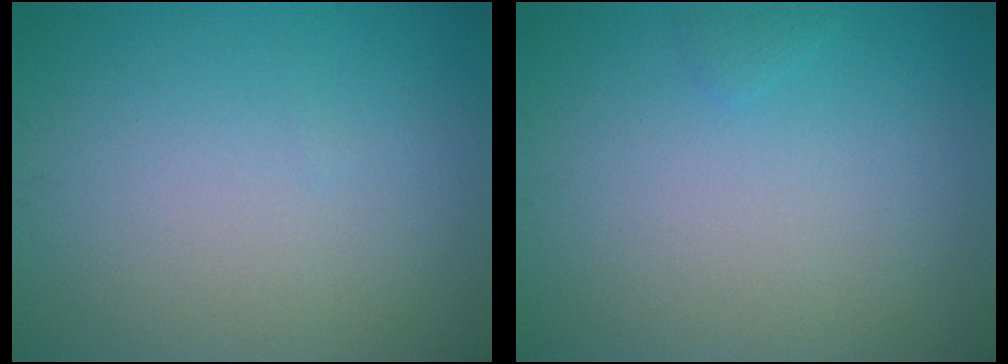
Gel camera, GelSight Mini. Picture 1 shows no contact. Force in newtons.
{"total": 0.5, "press": 0.5, "slide": 0.0}